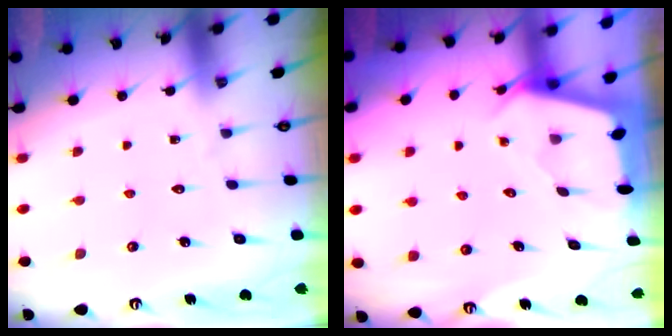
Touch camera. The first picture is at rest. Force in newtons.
{"total": 2.4, "press": 2.4, "slide": 0.3}